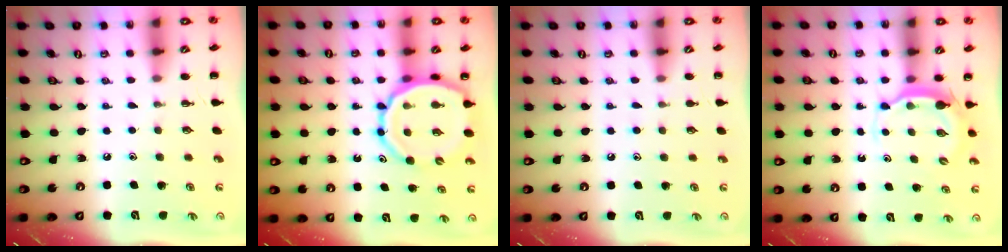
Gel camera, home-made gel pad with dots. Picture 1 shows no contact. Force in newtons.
{"total": 13.8, "press": 13.2, "slide": 3.9}
{"total": 4.7, "press": 4.5, "slide": 1.4}
{"total": 4.8, "press": 4.8, "slide": 0.5}